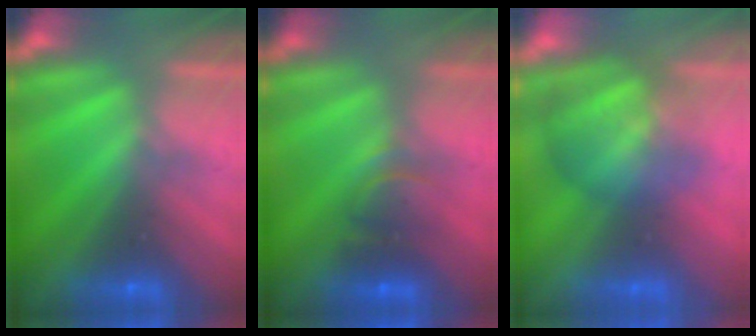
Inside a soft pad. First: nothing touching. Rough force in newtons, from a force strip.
{"total": 2.3}
{"total": 2.9}